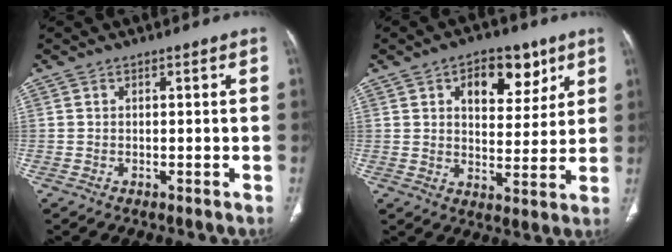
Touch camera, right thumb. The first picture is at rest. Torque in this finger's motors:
{"motor_torque": [-0.74, 0.97, 0.06, 0.11, 0.16]}